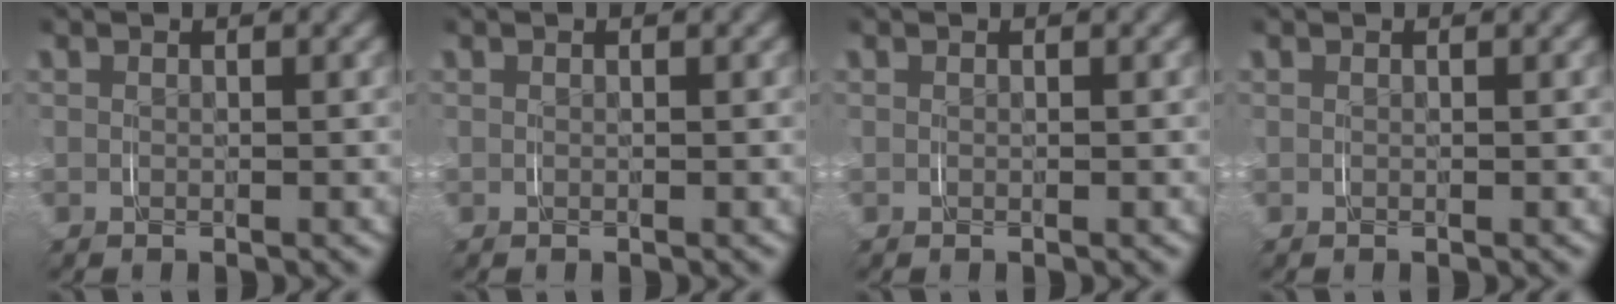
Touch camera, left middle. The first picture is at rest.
{"total": 0.0}
{"total": 0.0}
{"total": 0.0}